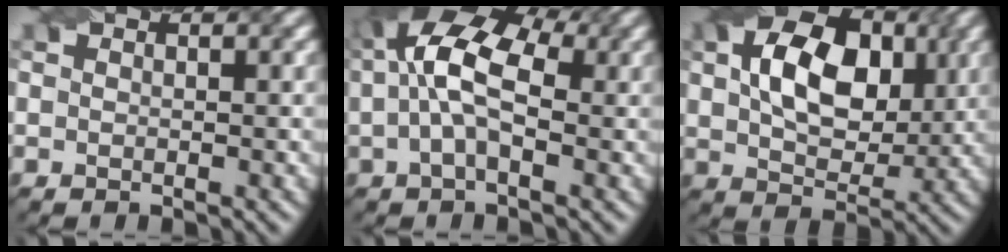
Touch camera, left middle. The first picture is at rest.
{"total": 9.0, "force": [1.8, 4.7, 7.5], "torque": [-0.158, 0.024, 0.020]}
{"total": 9.0, "force": [2.1, 5.8, 6.5], "torque": [-0.117, 0.010, 0.032]}